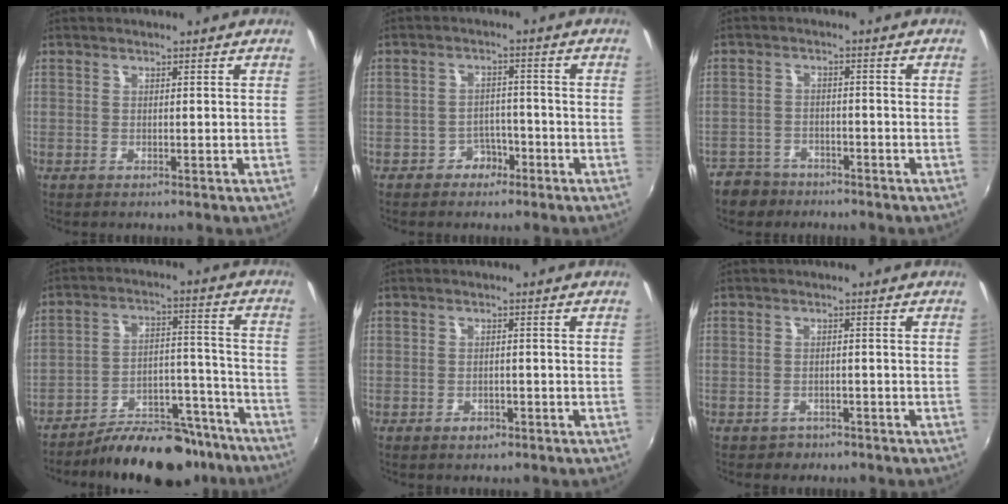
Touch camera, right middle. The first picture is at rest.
{"total": 3.7, "force": [-2.5, 2.7, 0.5], "torque": [-0.011, 0.012, -0.039]}
{"total": 6.7, "force": [-5.1, 4.1, 1.2], "torque": [-0.050, 0.006, -0.089]}
{"total": 17.8, "force": [-15.1, 6.5, 6.9], "torque": [-0.104, 0.029, -0.199]}
{"total": 1.8, "force": [-1.2, 1.3, 0.6], "torque": [-0.012, -0.001, -0.018]}
{"total": 2.6, "force": [-1.8, 1.9, 0.3], "torque": [-0.014, -0.002, -0.026]}